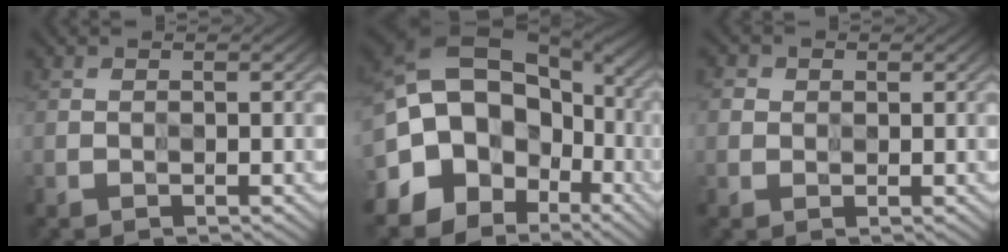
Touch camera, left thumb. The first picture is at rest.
{"total": 18.5, "force": [-2.7, 15.4, 9.8], "torque": [-0.173, 0.026, -0.076]}
{"total": 2.5, "force": [1.0, 2.2, 0.4], "torque": [-0.016, 0.002, 0.016]}